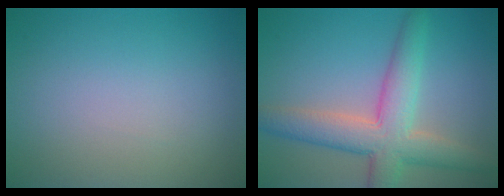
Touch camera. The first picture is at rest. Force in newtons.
{"total": 6.5, "press": 6.4, "slide": 0.4}